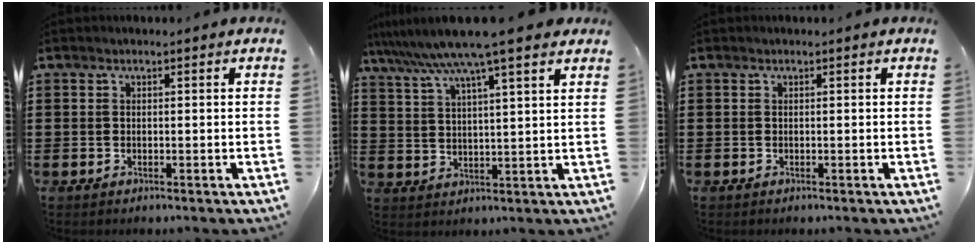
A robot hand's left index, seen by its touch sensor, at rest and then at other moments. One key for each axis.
{"total": 9.4, "fx": 7.5, "fy": -0.3, "fz": 5.7, "tx": -0.133, "ty": -0.032, "tz": 0.128}
{"total": 0.0}